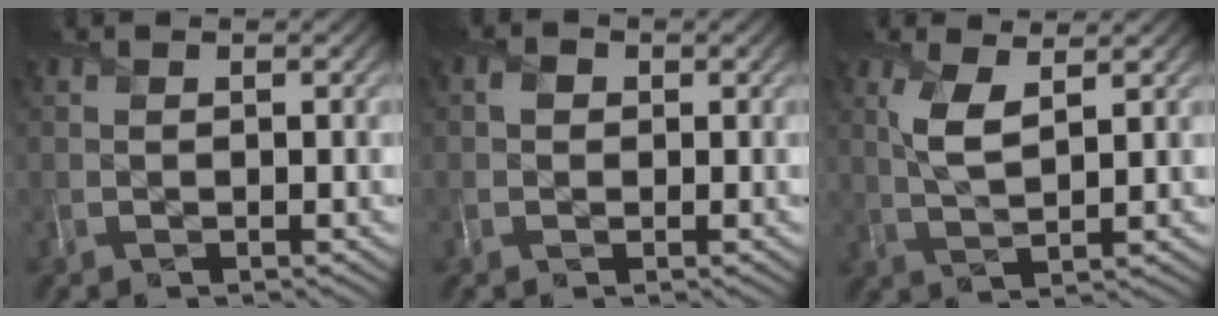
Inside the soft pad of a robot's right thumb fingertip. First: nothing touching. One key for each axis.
{"total": 1.5, "fx": 0.2, "fy": 1.4, "fz": 0.4, "tx": -0.007, "ty": 0.001, "tz": -0.001}
{"total": 4.6, "fx": 2.0, "fy": 1.7, "fz": 3.8, "tx": -0.094, "ty": -0.002, "tz": 0.040}